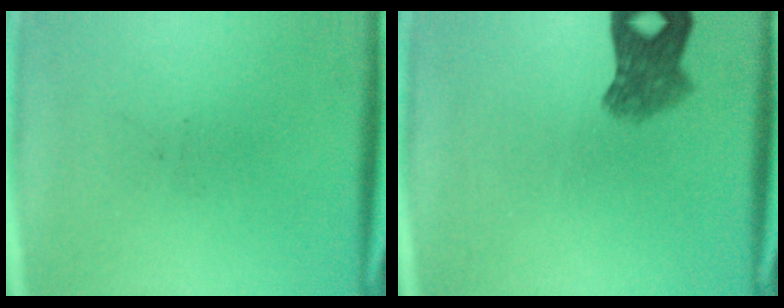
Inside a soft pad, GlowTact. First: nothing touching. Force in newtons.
{"total": 5.2}